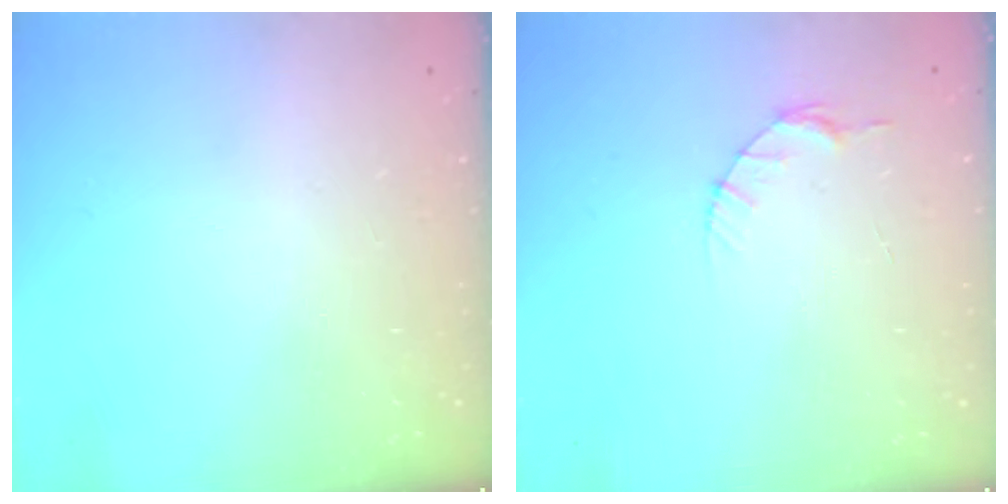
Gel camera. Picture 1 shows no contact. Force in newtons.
{"total": 4.3, "press": 4.3, "slide": 0.5}